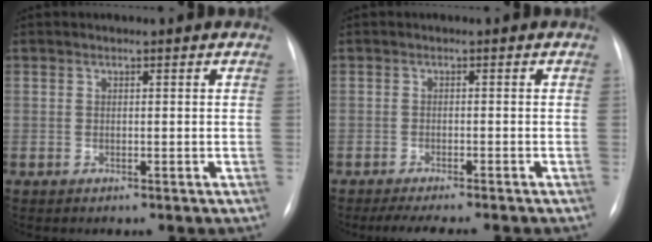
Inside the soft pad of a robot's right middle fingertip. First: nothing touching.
{"total": 7.6, "force": [-6.4, 0.8, 3.9], "torque": [-0.052, -0.010, -0.090]}